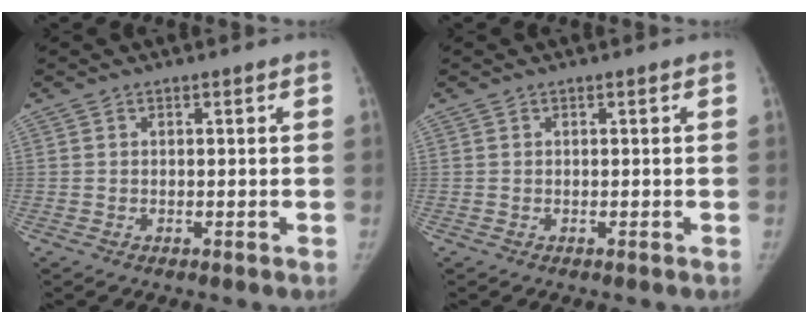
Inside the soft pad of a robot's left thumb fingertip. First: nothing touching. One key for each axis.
{"total": 0.0}